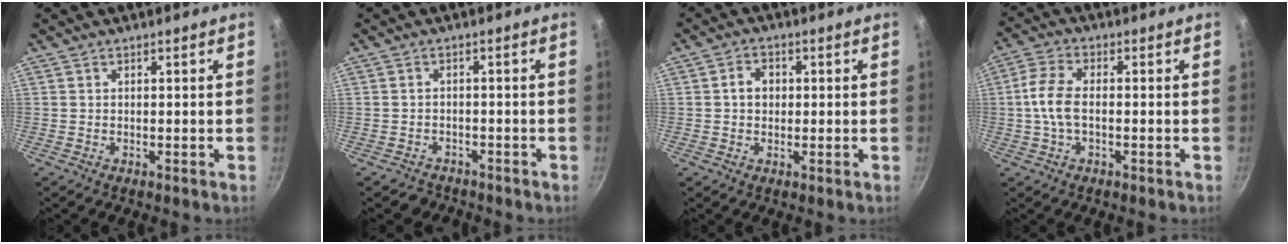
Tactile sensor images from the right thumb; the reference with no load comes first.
{"total": 2.8, "force": [-2.2, 1.7, -0.1], "torque": [0.013, 0.037, -0.032]}
{"total": 3.7, "force": [0.3, 3.1, 2.1], "torque": [-0.015, 0.008, 0.002]}
{"total": 7.0, "force": [-0.6, 3.8, 5.9], "torque": [-0.123, 0.019, -0.020]}